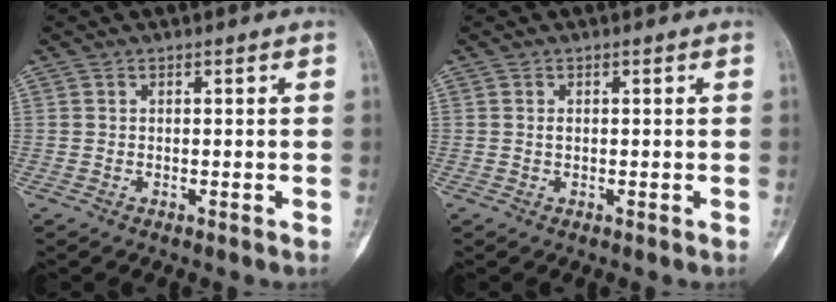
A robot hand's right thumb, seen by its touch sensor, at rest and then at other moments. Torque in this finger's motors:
{"motor_torque": [0.40, -0.04, -0.01, -0.30, 0.05]}